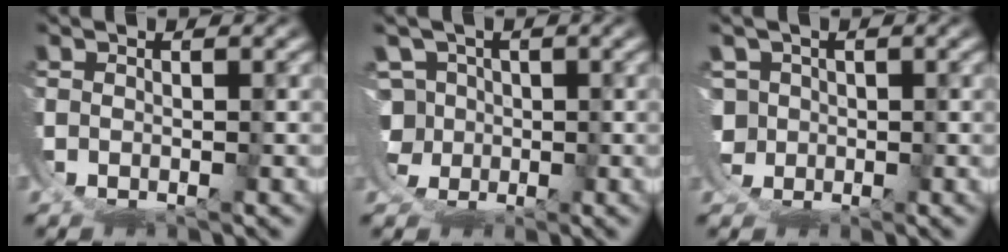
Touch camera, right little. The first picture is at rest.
{"total": 5.0, "force": [0.8, 4.9, 0.2], "torque": [-0.028, -0.029, 0.020]}
{"total": 2.1, "force": [0.6, 1.8, -0.9], "torque": [-0.010, -0.029, 0.023]}